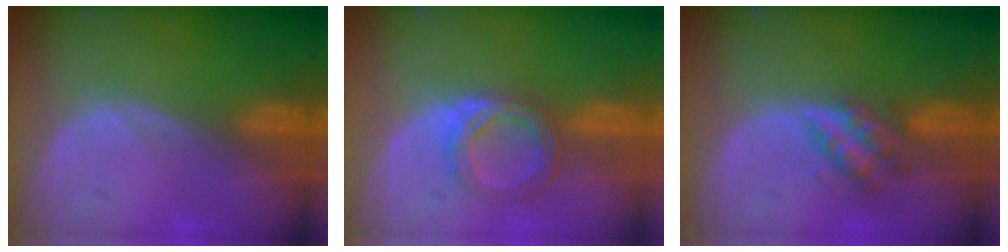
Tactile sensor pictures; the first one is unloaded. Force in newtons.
{"total": 5.1, "press": 5.0, "slide": 0.7}
{"total": 4.6, "press": 4.6, "slide": 0.3}